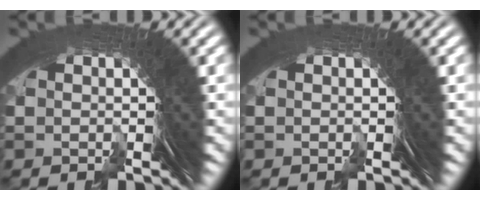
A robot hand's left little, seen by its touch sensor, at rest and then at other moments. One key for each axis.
{"total": 0.0}